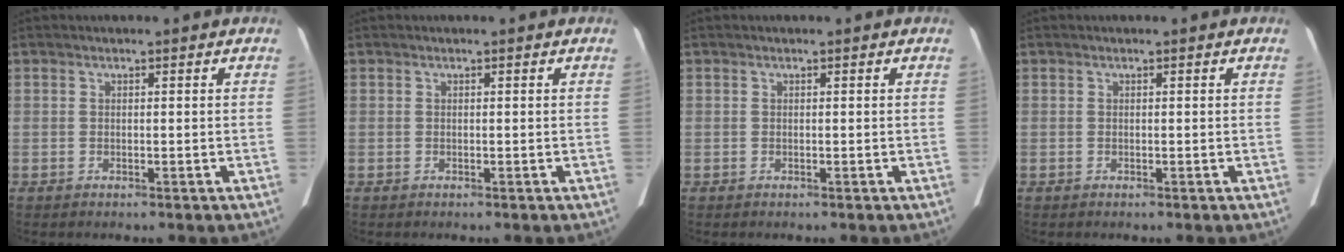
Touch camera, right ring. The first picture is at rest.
{"total": 0.0}
{"total": 0.0}
{"total": 0.0}